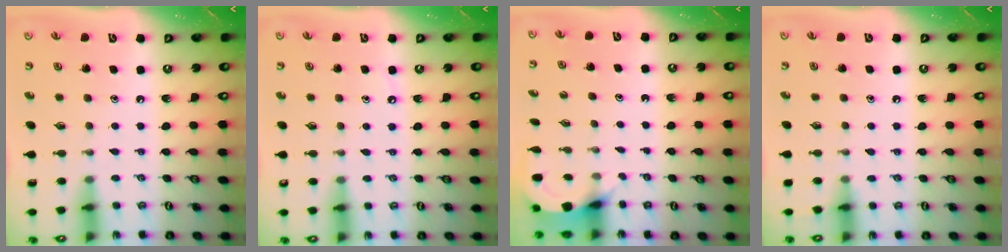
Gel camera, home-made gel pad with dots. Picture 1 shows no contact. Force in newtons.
{"total": 2.7, "press": 2.7, "slide": 0.3}
{"total": 3.6, "press": 3.6, "slide": 0.3}
{"total": 3.5, "press": 3.4, "slide": 0.7}